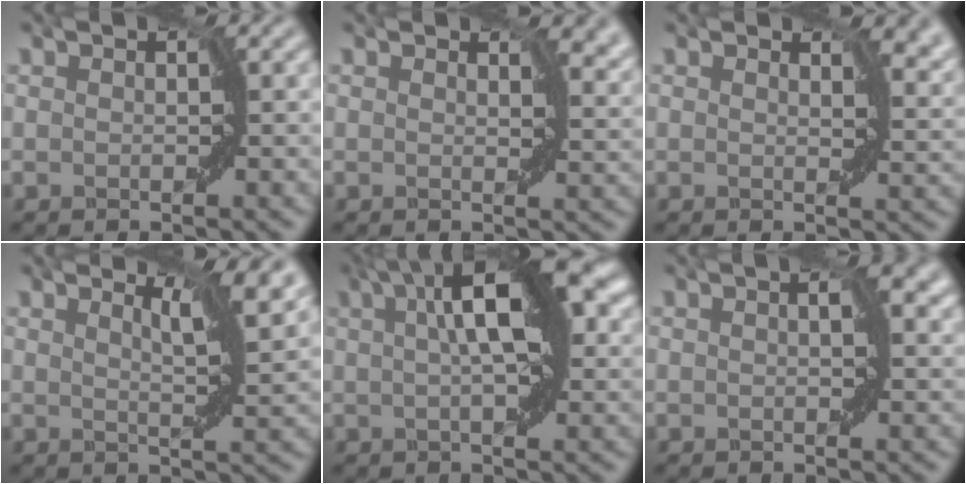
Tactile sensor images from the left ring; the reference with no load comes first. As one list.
[{"total": 3.4, "force": [1.6, 1.9, 2.2], "torque": [-0.028, -0.005, 0.022]}, {"total": 3.8, "force": [1.9, 2.0, 2.6], "torque": [-0.033, -0.005, 0.026]}, {"total": 4.2, "force": [2.3, 0.5, 3.4], "torque": [-0.049, 0.005, 0.030]}, {"total": 9.1, "force": [3.0, 2.7, 8.2], "torque": [-0.122, 0.014, 0.038]}, {"total": 2.7, "force": [0.7, 1.1, 2.4], "torque": [-0.039, 0.000, 0.007]}]